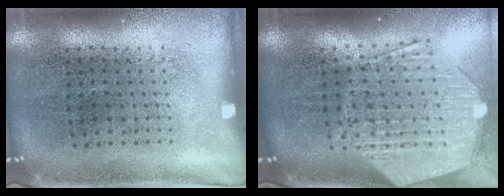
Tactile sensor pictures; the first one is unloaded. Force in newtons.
{"total": 3.0, "press": 2.4, "slide": 1.8}